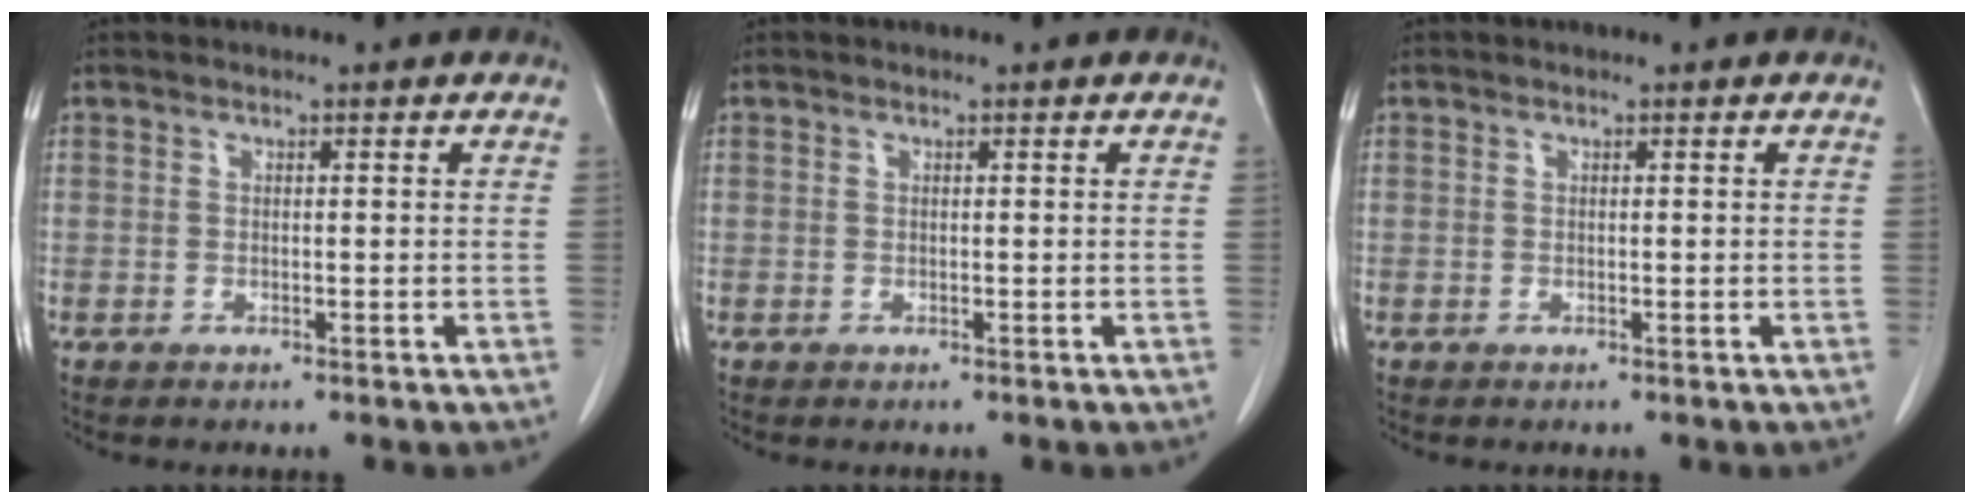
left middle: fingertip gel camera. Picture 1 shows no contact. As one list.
[{"total": 0.0}, {"total": 0.0}]